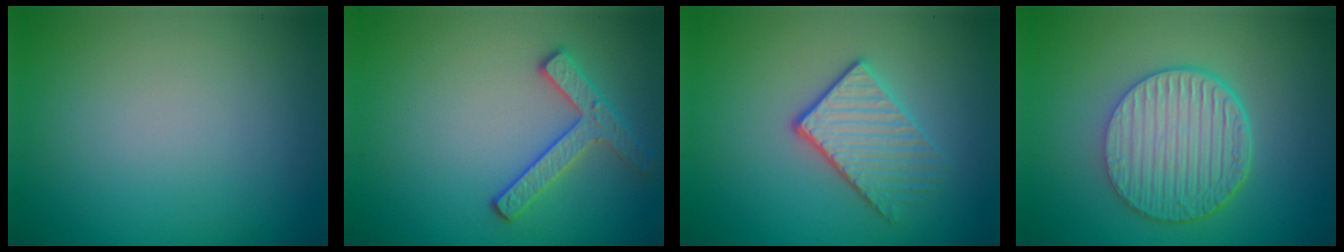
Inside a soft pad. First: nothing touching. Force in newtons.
{"total": 2.5, "press": 2.4, "slide": 0.5}
{"total": 3.3, "press": 2.7, "slide": 1.8}
{"total": 6.5, "press": 4.7, "slide": 4.4}